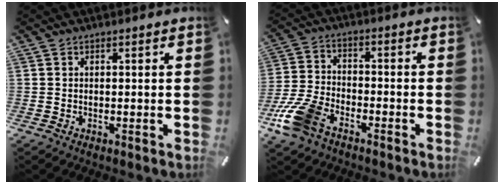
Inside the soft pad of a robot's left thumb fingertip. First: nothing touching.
{"total": 11.3, "force": [-7.5, 5.9, 6.2], "torque": [-0.143, 0.028, -0.145]}